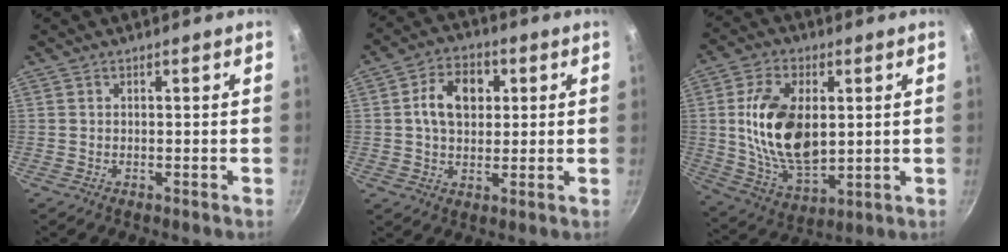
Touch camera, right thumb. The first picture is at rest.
{"total": 9.6, "force": [1.9, 6.8, 6.4], "torque": [-0.084, 0.009, 0.022]}
{"total": 17.5, "force": [2.1, 10.3, 14.0], "torque": [-0.244, -0.010, 0.048]}